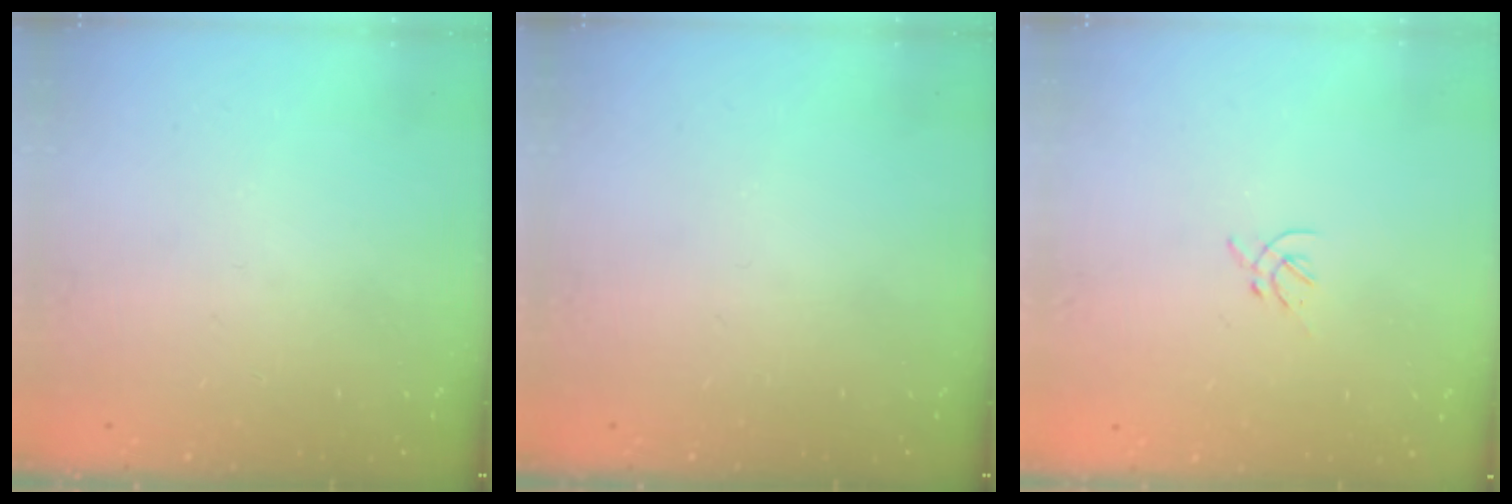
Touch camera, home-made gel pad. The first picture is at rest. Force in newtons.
{"total": 0.0}
{"total": 1.2, "press": 1.1, "slide": 0.5}